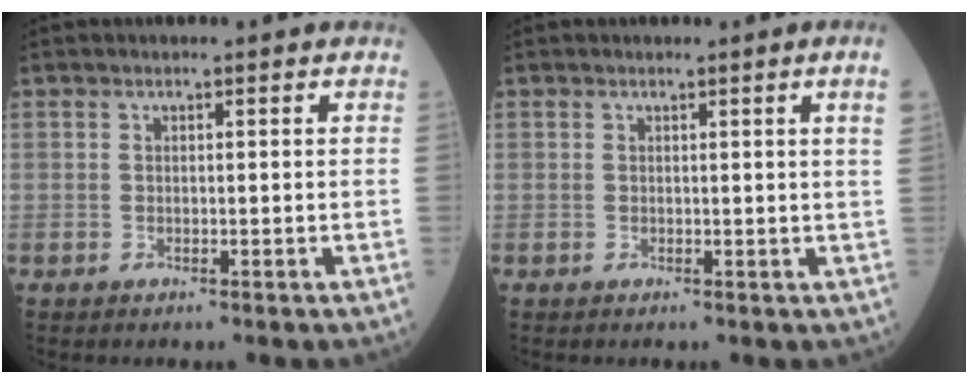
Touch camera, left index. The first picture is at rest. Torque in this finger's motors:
{"motor_torque": [0.41, -0.39, 0.06, 0.04]}